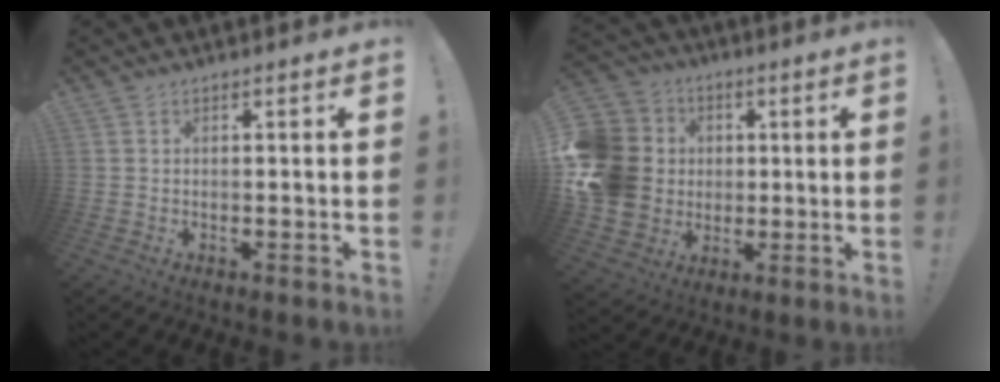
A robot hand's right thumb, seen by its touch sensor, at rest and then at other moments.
{"total": 17.1, "force": [0.5, 15.0, 8.1], "torque": [-0.154, 0.007, 0.029]}